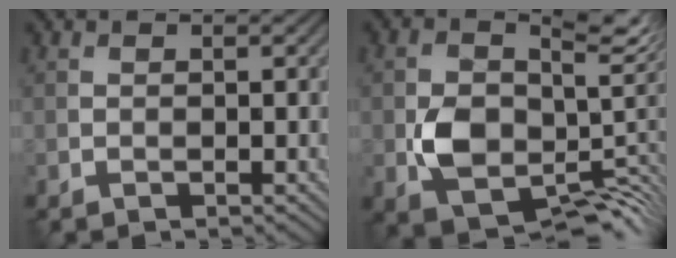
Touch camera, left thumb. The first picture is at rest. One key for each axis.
{"total": 9.3, "fx": -0.6, "fy": 6.6, "fz": 6.5, "tx": -0.106, "ty": -0.032, "tz": 0.000}